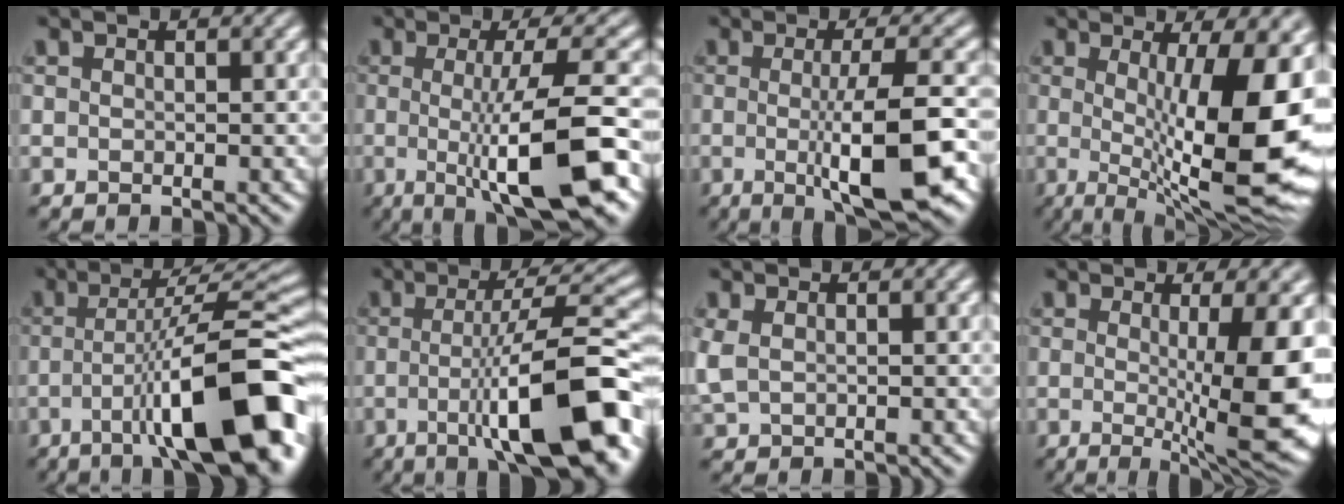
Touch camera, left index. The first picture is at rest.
{"total": 10.1, "force": [-1.7, 2.2, 9.7], "torque": [-0.128, -0.007, -0.029]}
{"total": 8.9, "force": [-1.5, 1.9, 8.5], "torque": [-0.119, -0.010, -0.023]}
{"total": 13.0, "force": [0.1, 3.3, 12.6], "torque": [-0.161, -0.007, 0.001]}
{"total": 13.0, "force": [-5.1, 3.0, 11.6], "torque": [-0.179, 0.007, -0.079]}
{"total": 12.1, "force": [-3.6, 2.6, 11.2], "torque": [-0.163, 0.005, -0.057]}
{"total": 1.8, "force": [0.8, 1.2, 1.1], "torque": [-0.037, 0.005, 0.020]}
{"total": 9.8, "force": [-0.3, 2.2, 9.5], "torque": [-0.132, -0.015, -0.001]}